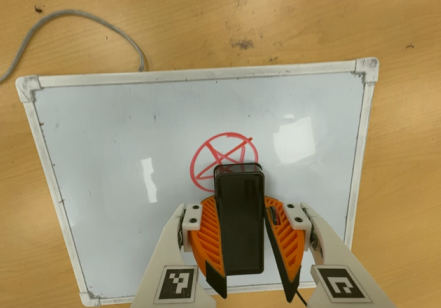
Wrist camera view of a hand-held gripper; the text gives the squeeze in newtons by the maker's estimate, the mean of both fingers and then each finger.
{"total": 13.1, "left": 13.9, "right": 12.2}